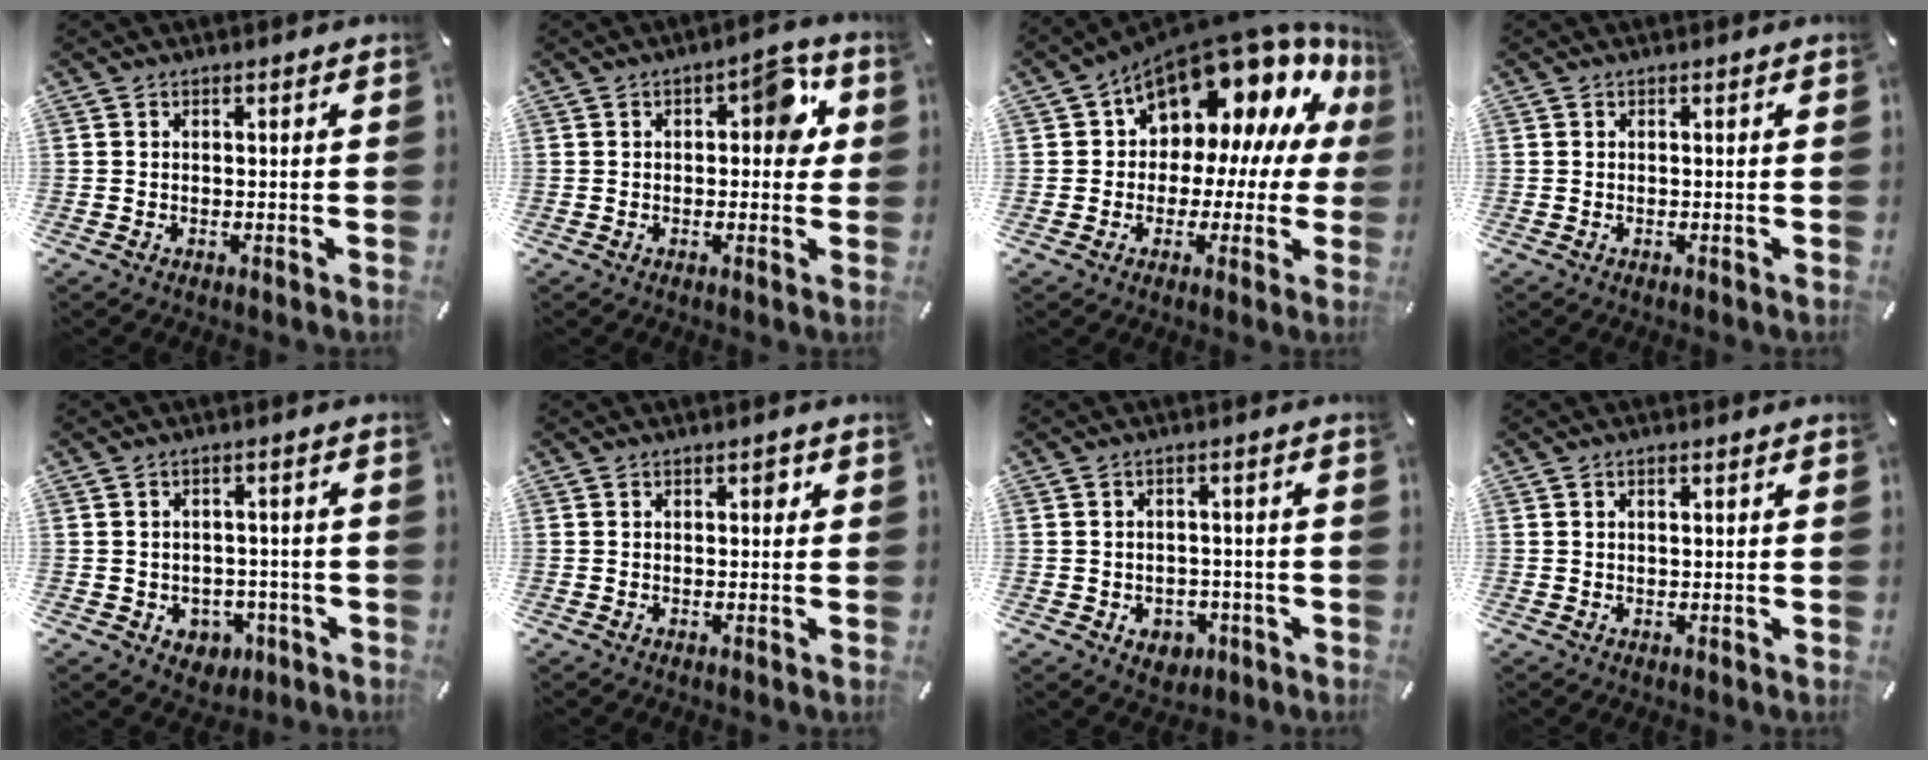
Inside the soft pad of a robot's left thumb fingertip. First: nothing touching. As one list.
[{"total": 8.7, "force": [2.1, 4.5, 7.2], "torque": [-0.074, -0.006, 0.026]}, {"total": 15.3, "force": [9.7, 8.8, 7.9], "torque": [-0.116, -0.093, 0.169]}, {"total": 0.0}, {"total": 4.9, "force": [-0.9, 4.5, 1.6], "torque": [-0.017, 0.003, -0.016]}, {"total": 1.7, "force": [0.4, 1.0, 1.4], "torque": [-0.020, 0.004, 0.003]}, {"total": 5.0, "force": [-1.9, 4.0, 2.2], "torque": [-0.020, 0.006, -0.034]}, {"total": 1.1, "force": [0.4, 0.6, 0.9], "torque": [-0.019, 0.004, 0.006]}]